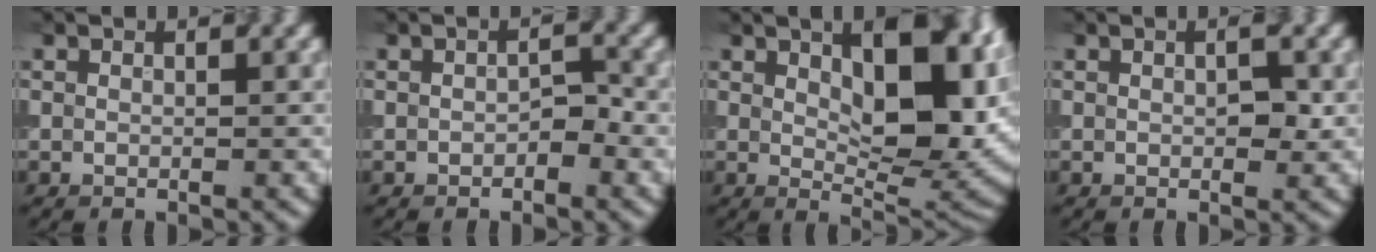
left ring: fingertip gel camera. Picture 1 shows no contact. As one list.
[{"total": 1.5, "force": [-0.6, 0.8, 1.1], "torque": [-0.018, 0.003, -0.009]}, {"total": 12.0, "force": [2.5, 5.3, 10.4], "torque": [-0.141, 0.000, 0.044]}, {"total": 1.7, "force": [0.2, 0.6, 1.5], "torque": [-0.021, 0.000, 0.002]}]